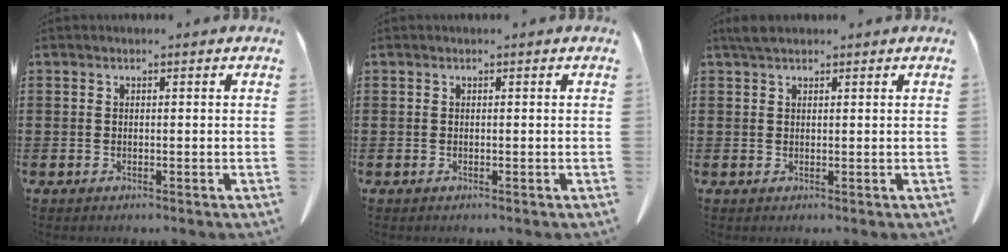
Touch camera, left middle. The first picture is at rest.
{"total": 0.0}
{"total": 1.9, "force": [1.4, 0.6, 1.1], "torque": [-0.026, 0.004, 0.027]}